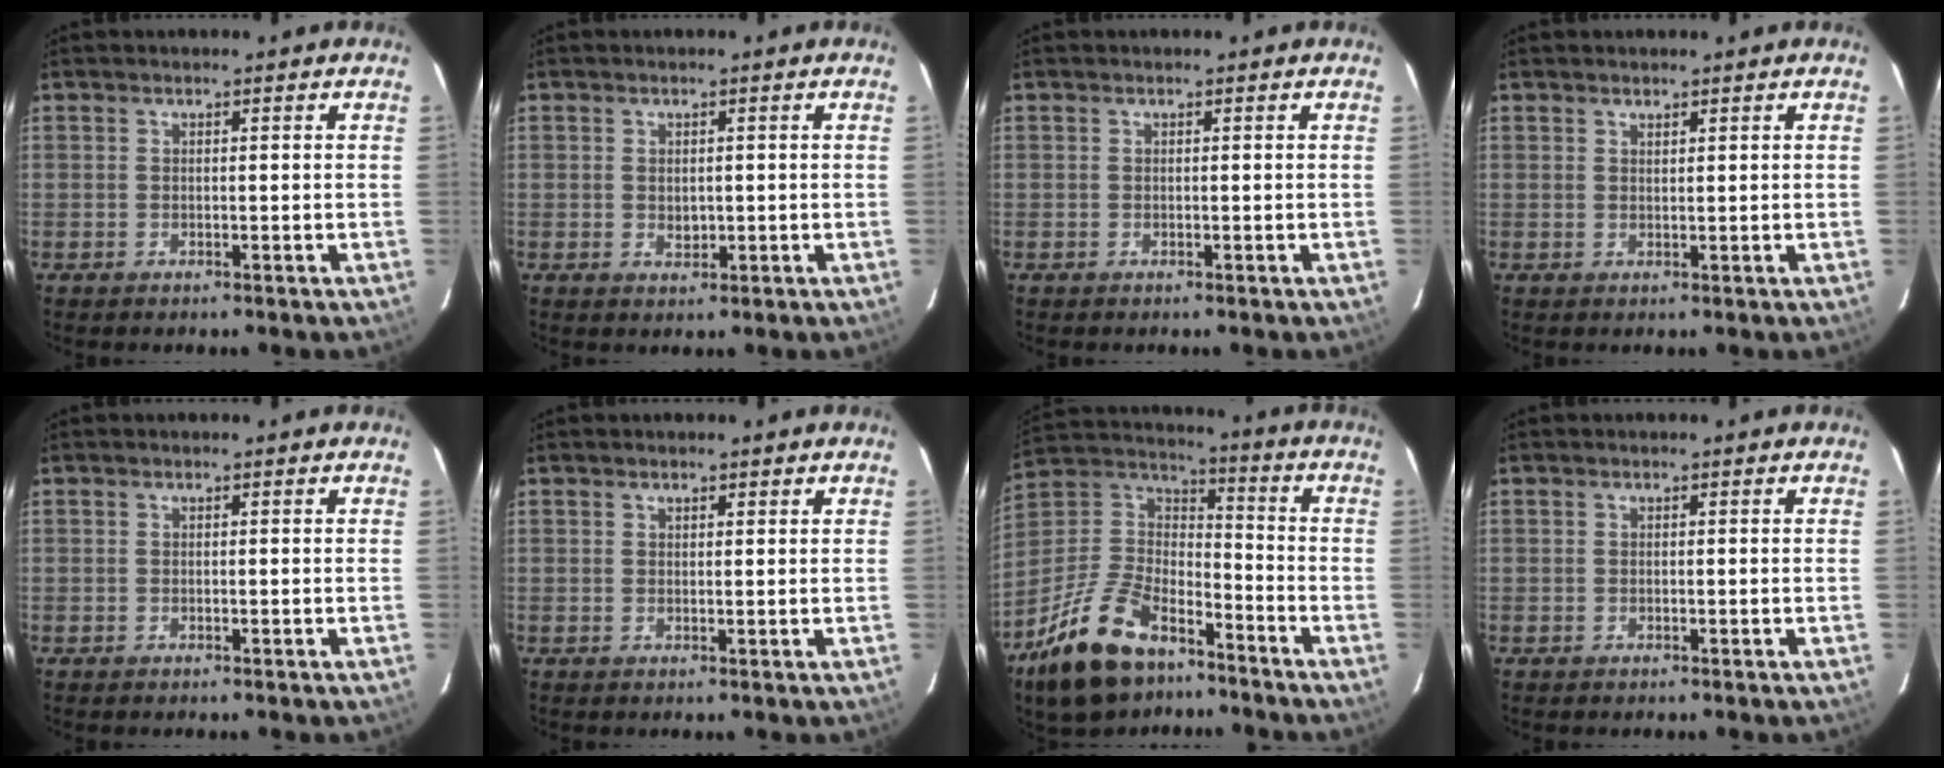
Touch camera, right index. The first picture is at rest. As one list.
[{"total": 2.0, "force": [-0.1, 1.6, 1.2], "torque": [-0.018, 0.000, 0.002]}, {"total": 0.0}, {"total": 0.8, "force": [0.8, 0.2, 0.2], "torque": [-0.005, 0.001, 0.014]}, {"total": 0.0}, {"total": 1.3, "force": [1.0, 0.5, 0.6], "torque": [-0.009, 0.004, 0.015]}, {"total": 21.4, "force": [-14.0, 10.6, 12.2], "torque": [-0.260, 0.003, -0.243]}, {"total": 0.0}]